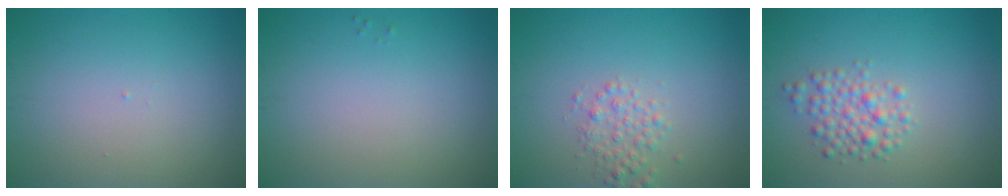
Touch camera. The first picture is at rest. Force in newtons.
{"total": 0.0}
{"total": 2.0, "press": 2.0, "slide": 0.1}
{"total": 2.7, "press": 2.7, "slide": 0.1}